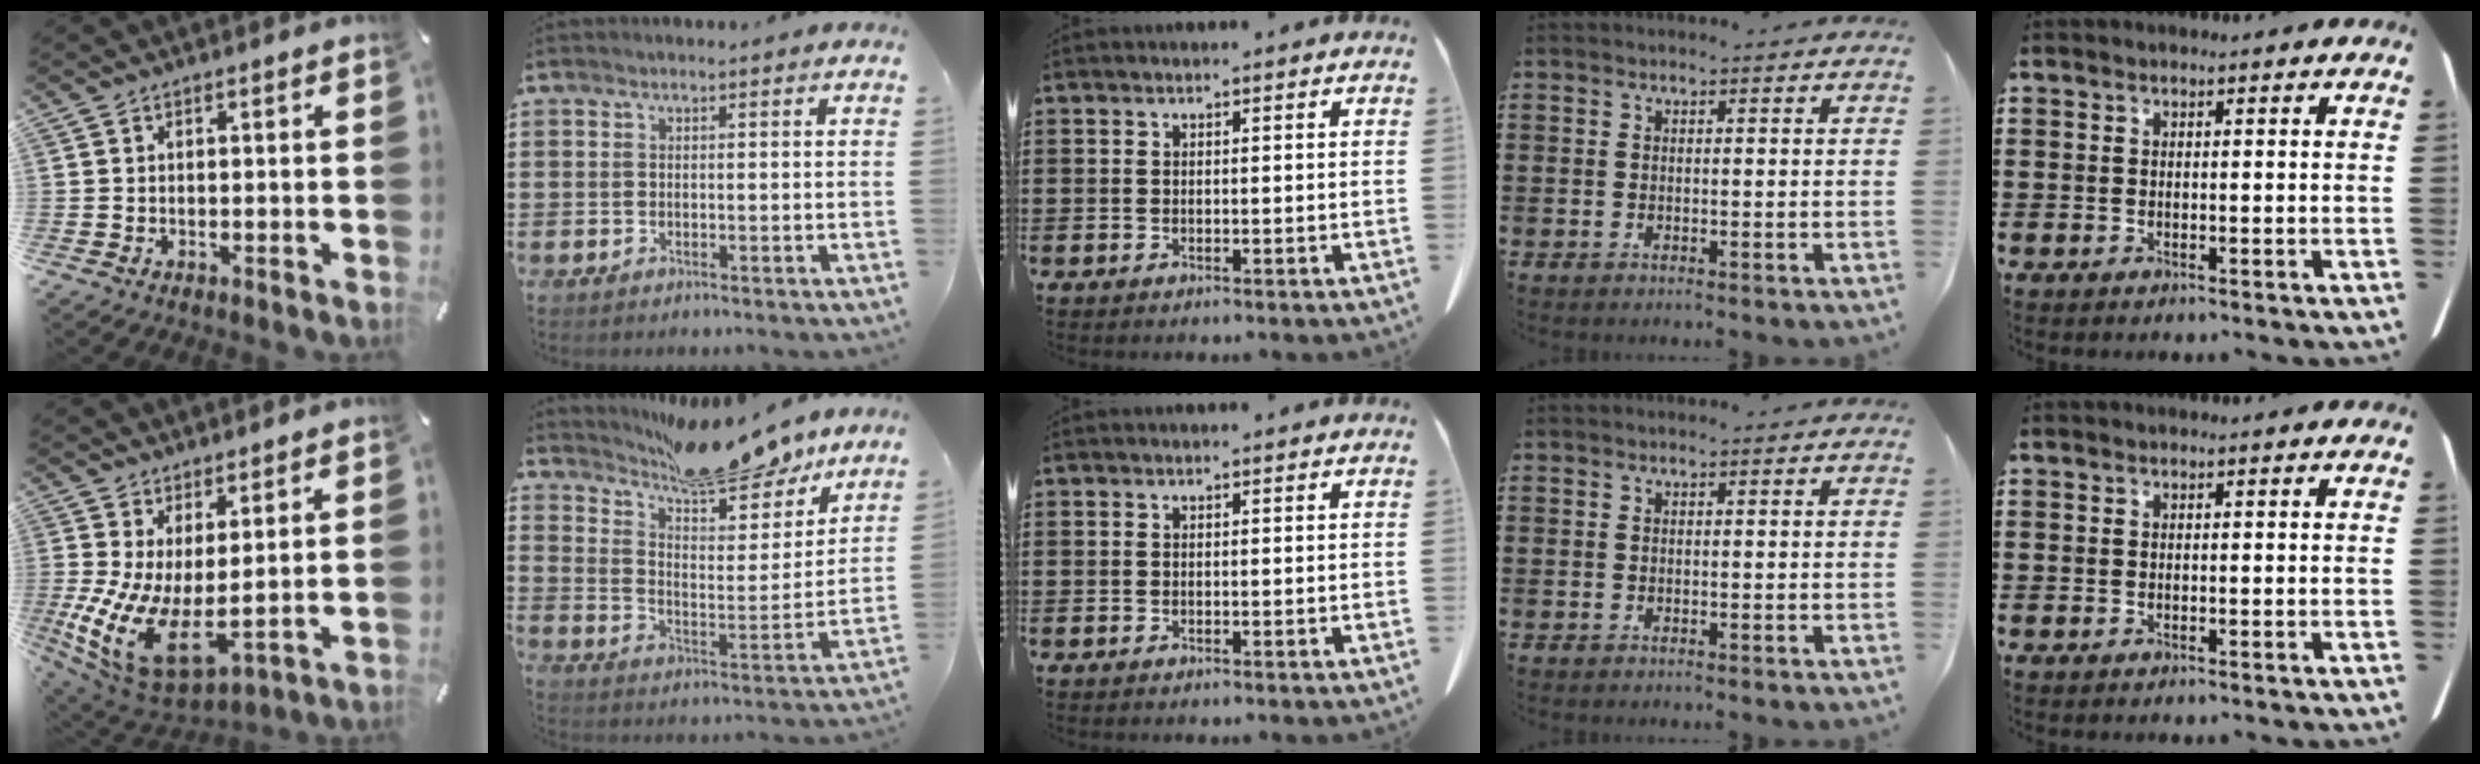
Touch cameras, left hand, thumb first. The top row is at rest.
{"thumb": {"total": 11.1, "force": [-0.1, 6.0, 9.4], "torque": [-0.194, -0.030, 0.009]}, "index": {"total": 14.2, "force": [12.6, 2.8, 5.8], "torque": [-0.114, -0.082, 0.220]}}